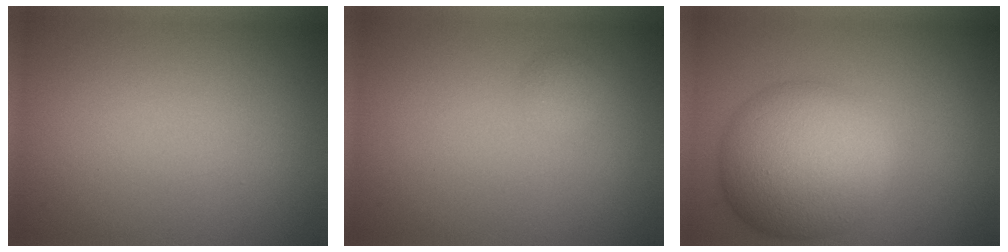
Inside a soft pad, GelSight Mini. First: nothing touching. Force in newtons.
{"total": 0.8, "press": 0.8, "slide": 0.0}
{"total": 9.7, "press": 9.7, "slide": 0.1}